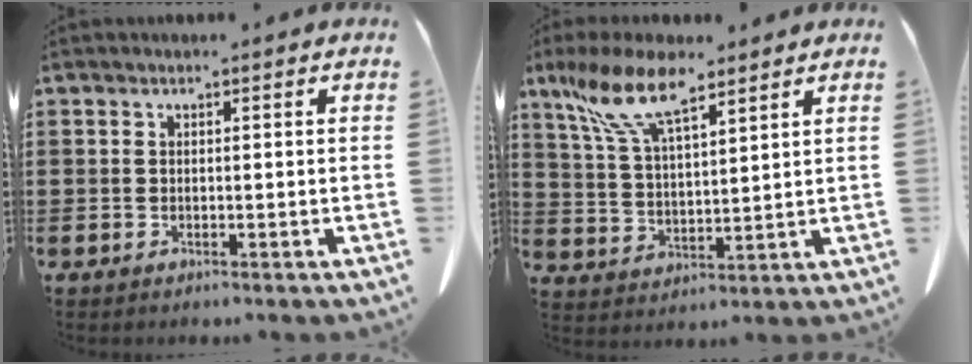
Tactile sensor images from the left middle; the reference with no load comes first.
{"total": 10.3, "force": [7.5, 3.1, 6.3], "torque": [-0.151, -0.016, 0.136]}